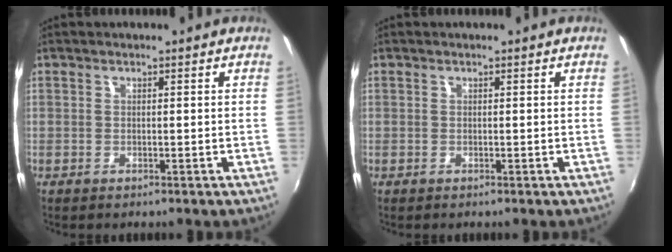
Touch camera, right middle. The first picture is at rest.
{"total": 0.0}